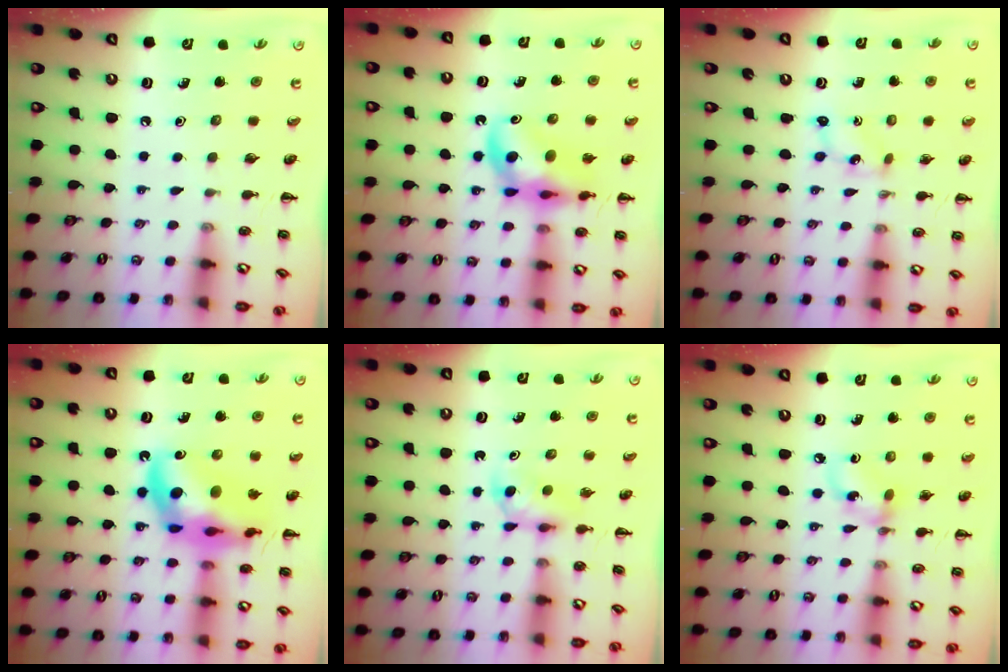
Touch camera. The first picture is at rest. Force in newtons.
{"total": 12.0, "press": 11.6, "slide": 3.3}
{"total": 1.0, "press": 0.9, "slide": 0.3}
{"total": 18.8, "press": 18.3, "slide": 4.5}
{"total": 3.6, "press": 3.3, "slide": 1.5}
{"total": 6.1, "press": 6.0, "slide": 0.8}